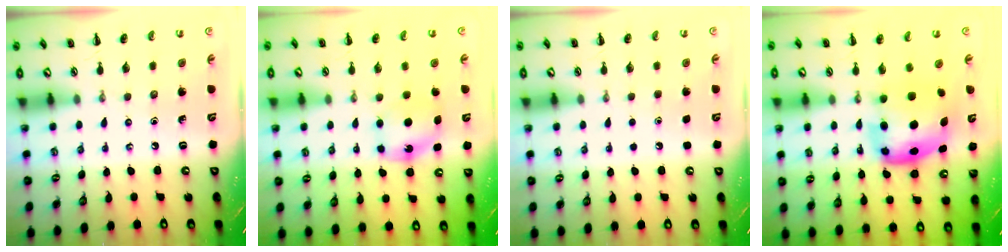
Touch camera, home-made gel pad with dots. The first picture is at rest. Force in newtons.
{"total": 6.3, "press": 6.1, "slide": 1.2}
{"total": 1.6, "press": 1.6, "slide": 0.1}
{"total": 7.0, "press": 6.8, "slide": 1.6}